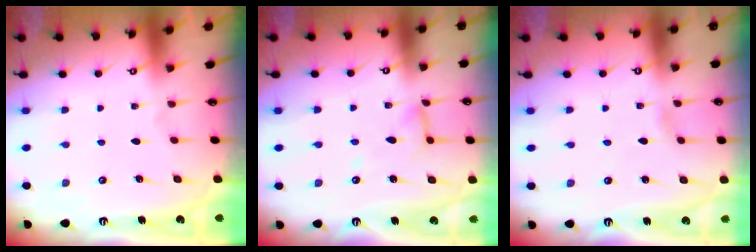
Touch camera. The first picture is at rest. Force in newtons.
{"total": 7.0, "press": 7.0, "slide": 0.5}
{"total": 1.2, "press": 1.2, "slide": 0.1}